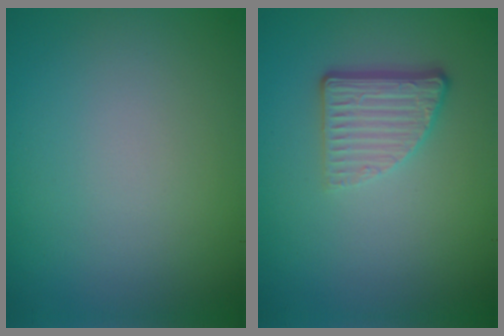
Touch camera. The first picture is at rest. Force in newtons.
{"total": 3.7, "press": 2.6, "slide": 2.7}